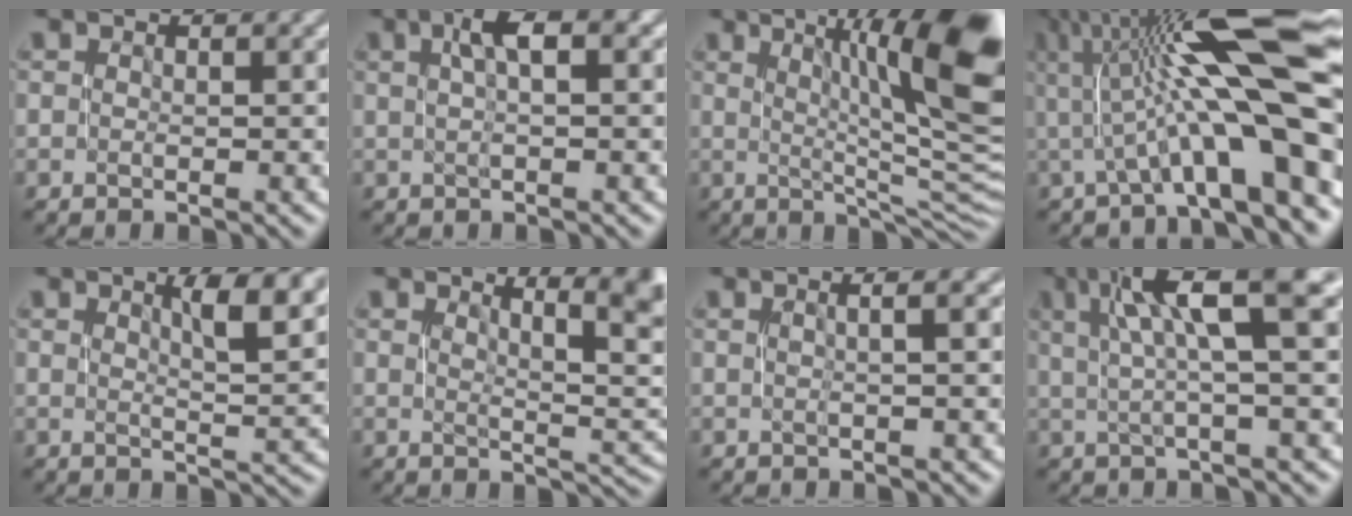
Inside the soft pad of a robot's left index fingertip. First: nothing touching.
{"total": 3.3, "force": [1.0, 0.8, 3.0], "torque": [-0.049, 0.013, 0.015]}
{"total": 13.6, "force": [4.0, 3.2, 12.6], "torque": [-0.162, 0.008, 0.069]}
{"total": 14.7, "force": [2.2, 3.5, 14.1], "torque": [-0.208, 0.017, 0.038]}
{"total": 5.6, "force": [2.5, 1.5, 4.9], "torque": [-0.056, -0.001, 0.039]}
{"total": 6.9, "force": [2.9, 1.9, 5.9], "torque": [-0.061, 0.011, 0.047]}
{"total": 2.9, "force": [0.6, 0.8, 2.7], "torque": [-0.028, 0.011, 0.001]}
{"total": 8.0, "force": [3.1, 1.2, 7.3], "torque": [-0.100, 0.019, 0.049]}